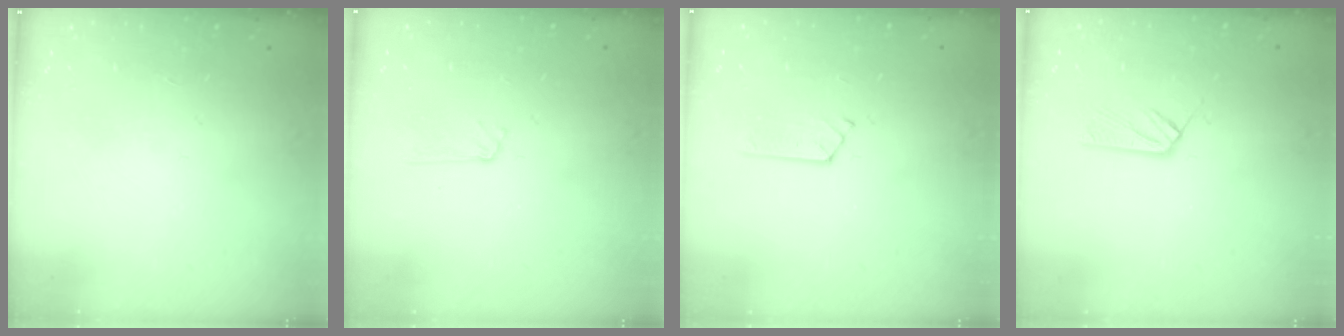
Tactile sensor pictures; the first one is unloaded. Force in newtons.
{"total": 3.1, "press": 3.1, "slide": 0.3}
{"total": 2.4, "press": 2.4, "slide": 0.1}
{"total": 5.3, "press": 5.3, "slide": 0.2}